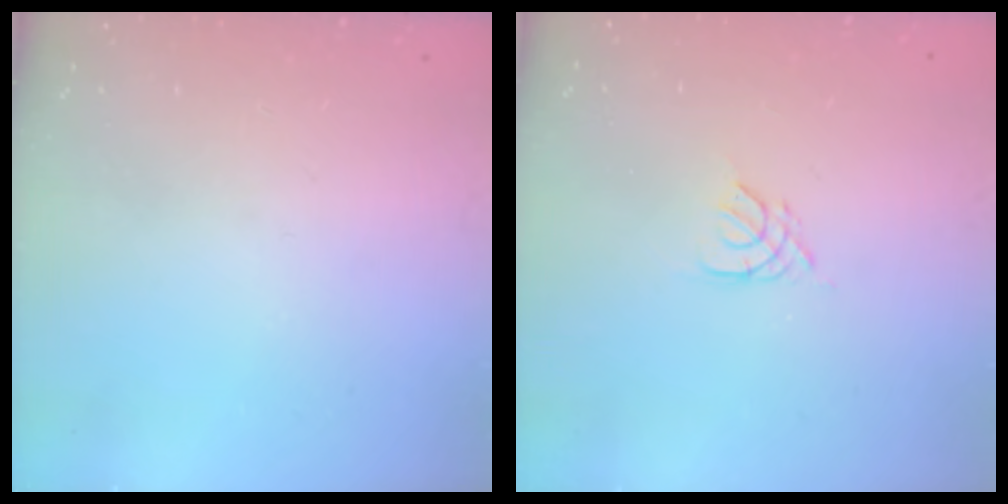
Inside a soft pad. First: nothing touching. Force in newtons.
{"total": 2.7, "press": 2.7, "slide": 0.5}